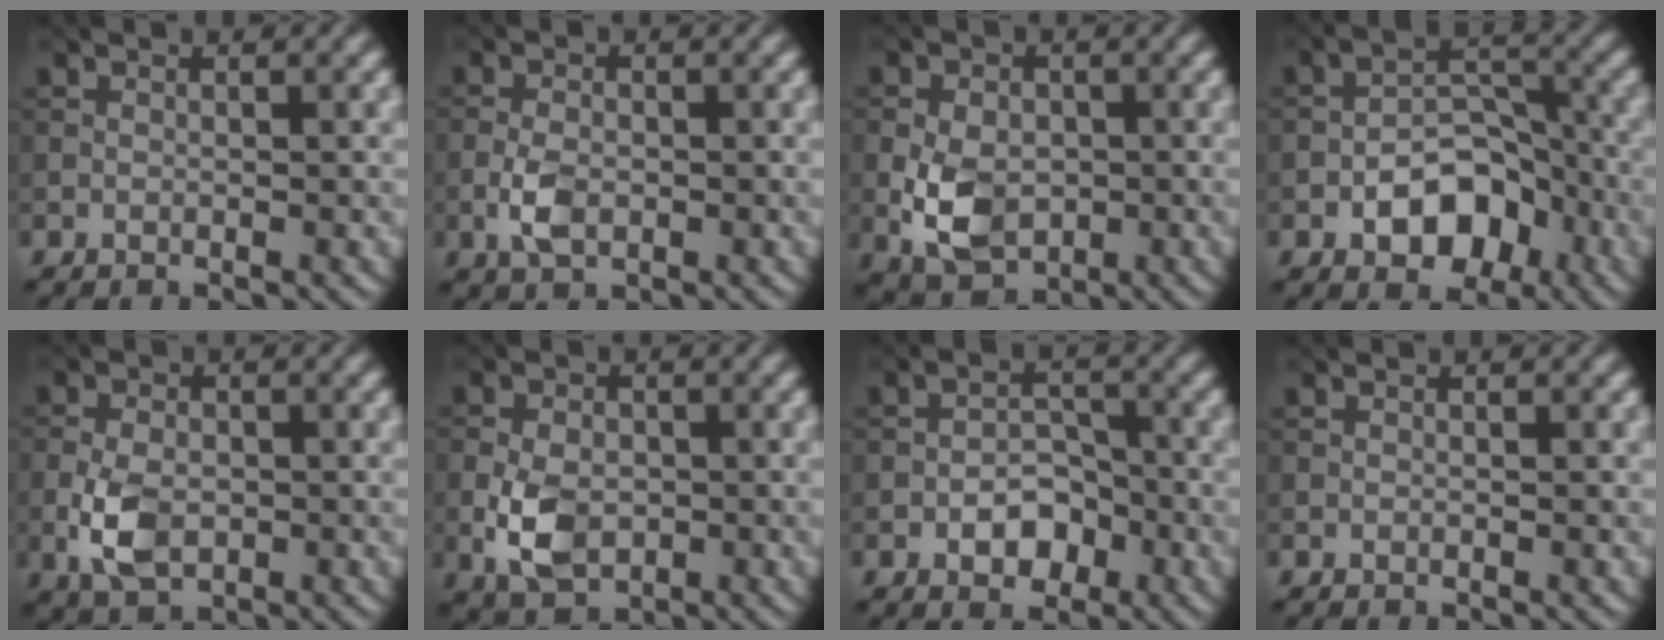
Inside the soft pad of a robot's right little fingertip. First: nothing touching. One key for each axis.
{"total": 2.9, "fx": -1.0, "fy": 1.7, "fz": 2.2, "tx": -0.048, "ty": -0.003, "tz": -0.023}
{"total": 6.2, "fx": -1.5, "fy": 4.3, "fz": 4.2, "tx": -0.089, "ty": -0.008, "tz": -0.033}
{"total": 6.4, "fx": -2.8, "fy": 3.8, "fz": 4.3, "tx": -0.054, "ty": 0.006, "tz": -0.050}
{"total": 4.8, "fx": -1.4, "fy": 3.0, "fz": 3.4, "tx": -0.074, "ty": -0.005, "tz": -0.030}
{"total": 5.3, "fx": -1.4, "fy": 3.5, "fz": 3.7, "tx": -0.078, "ty": -0.005, "tz": -0.031}
{"total": 3.5, "fx": -1.5, "fy": 2.2, "fz": 2.3, "tx": -0.031, "ty": 0.006, "tz": -0.028}
{"total": 0.0}